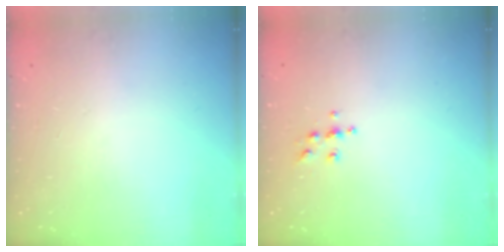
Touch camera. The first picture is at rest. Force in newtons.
{"total": 5.6, "press": 5.6, "slide": 0.4}